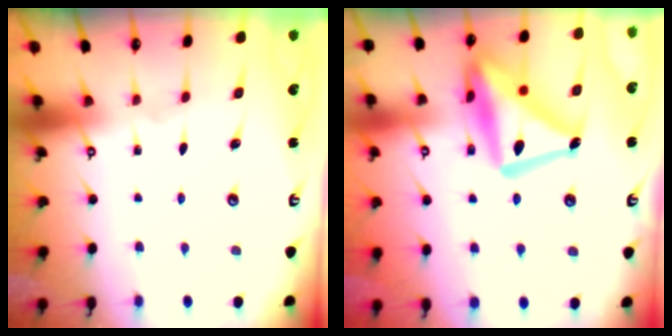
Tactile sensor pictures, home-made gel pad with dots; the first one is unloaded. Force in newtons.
{"total": 20.8, "press": 20.8, "slide": 1.5}